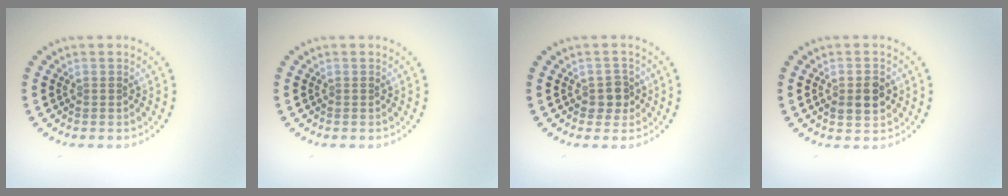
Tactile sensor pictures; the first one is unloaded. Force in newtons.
{"total": 0.0}
{"total": 1.7, "press": 1.6, "slide": 0.8}
{"total": 2.9, "press": 2.9, "slide": 0.2}